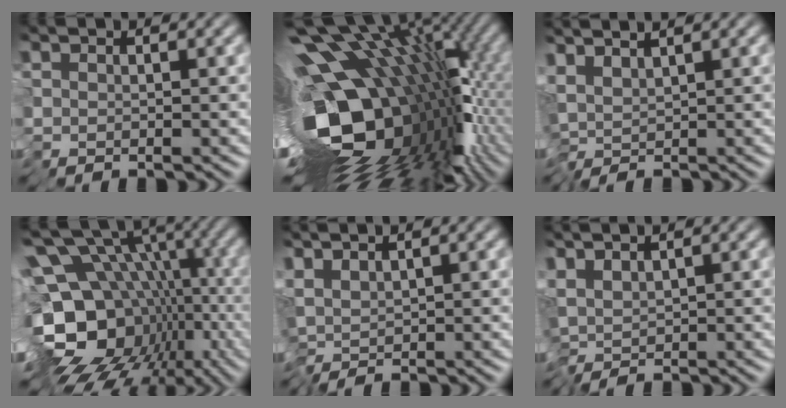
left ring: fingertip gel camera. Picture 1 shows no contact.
{"total": 17.4, "force": [-1.8, 8.8, 14.8], "torque": [-0.238, -0.030, -0.014]}
{"total": 2.1, "force": [1.1, -0.3, 1.7], "torque": [-0.034, 0.014, 0.014]}
{"total": 16.1, "force": [-1.3, 11.2, 11.5], "torque": [-0.176, 0.015, 0.012]}
{"total": 1.7, "force": [0.5, -0.2, 1.6], "torque": [-0.030, 0.010, 0.004]}
{"total": 1.8, "force": [0.5, -0.1, 1.7], "torque": [-0.032, 0.010, 0.003]}